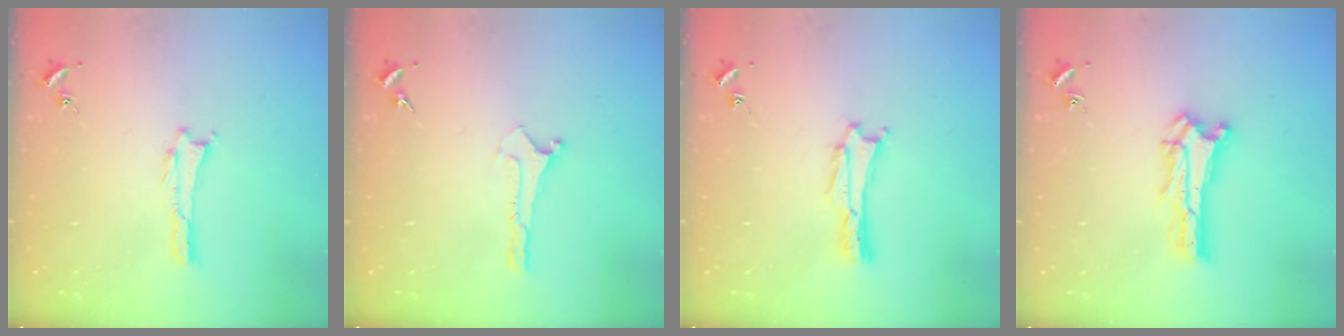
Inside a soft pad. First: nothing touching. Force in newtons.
{"total": 0.0}
{"total": 0.0}
{"total": 1.4, "press": 1.4, "slide": 0.2}